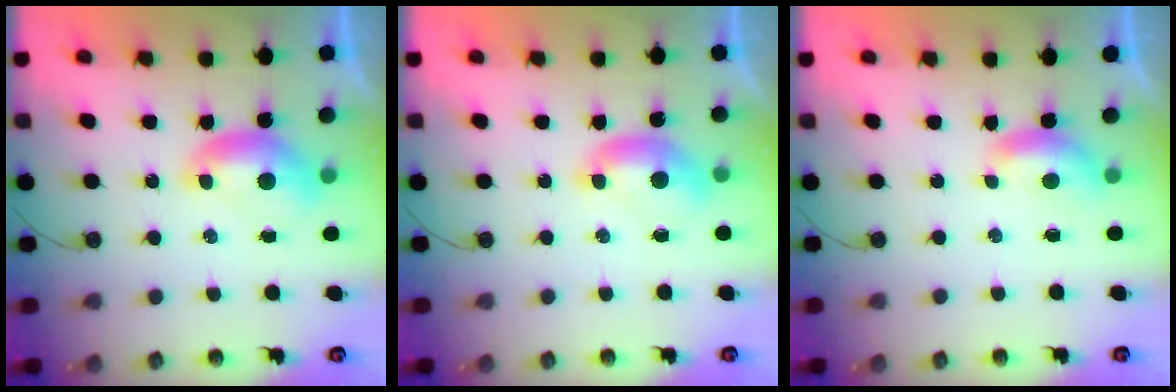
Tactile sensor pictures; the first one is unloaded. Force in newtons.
{"total": 0.6, "press": 0.1, "slide": 0.6}
{"total": 1.2, "press": 1.1, "slide": 0.5}